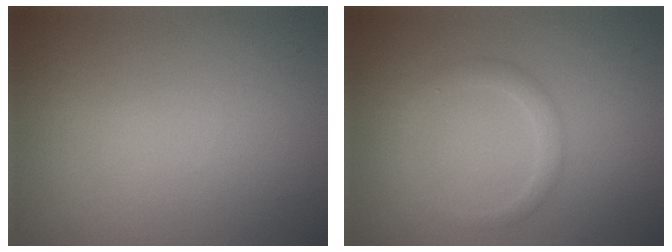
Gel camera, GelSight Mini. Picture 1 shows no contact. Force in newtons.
{"total": 1.5, "press": 1.5, "slide": 0.1}